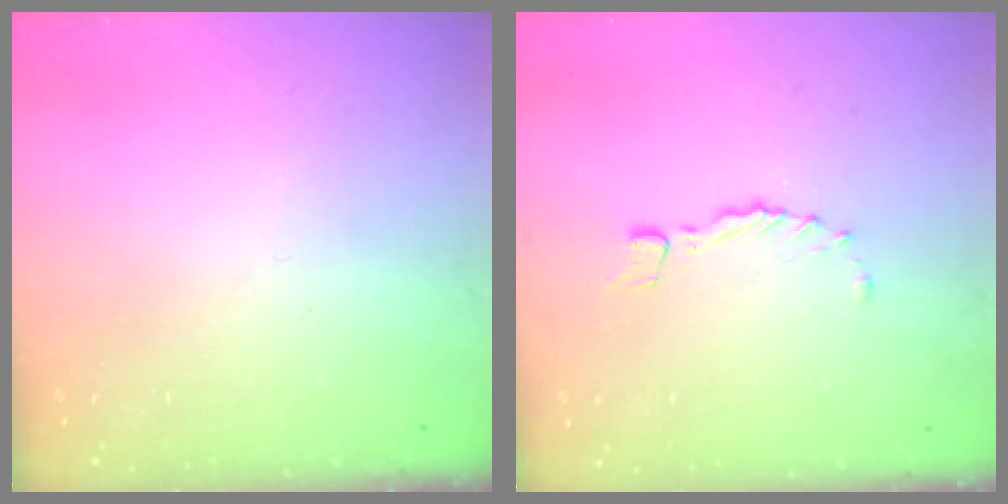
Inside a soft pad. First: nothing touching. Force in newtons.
{"total": 1.2, "press": 1.2, "slide": 0.3}